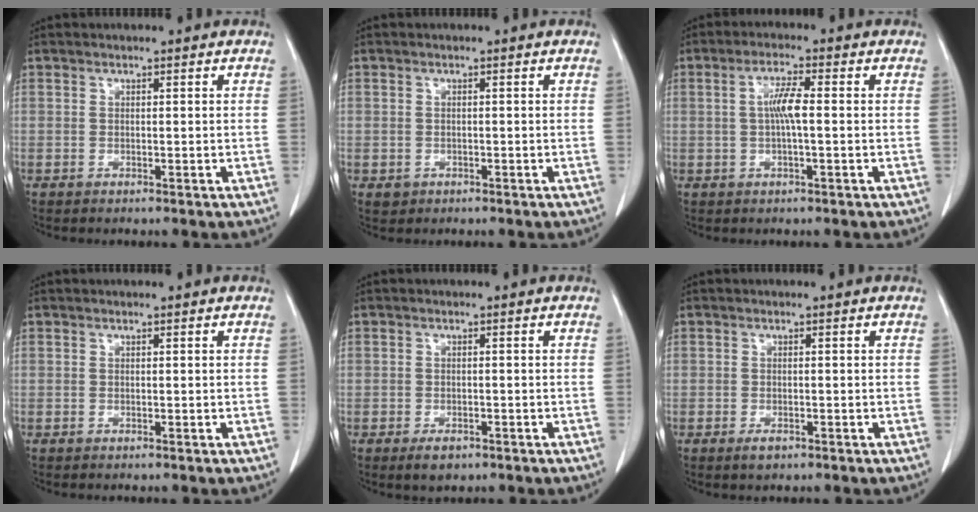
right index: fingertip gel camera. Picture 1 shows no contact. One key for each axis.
{"total": 1.5, "fx": -0.6, "fy": 1.4, "fz": 0.1, "tx": -0.002, "ty": 0.005, "tz": -0.003}
{"total": 4.2, "fx": 0.1, "fy": 0.4, "fz": 4.2, "tx": -0.081, "ty": 0.006, "tz": 0.001}
{"total": 0.0}
{"total": 2.6, "fx": -1.6, "fy": 1.6, "fz": 1.3, "tx": -0.022, "ty": 0.000, "tz": -0.017}
{"total": 1.8, "fx": -1.1, "fy": 0.9, "fz": 1.0, "tx": -0.019, "ty": 0.001, "tz": -0.012}